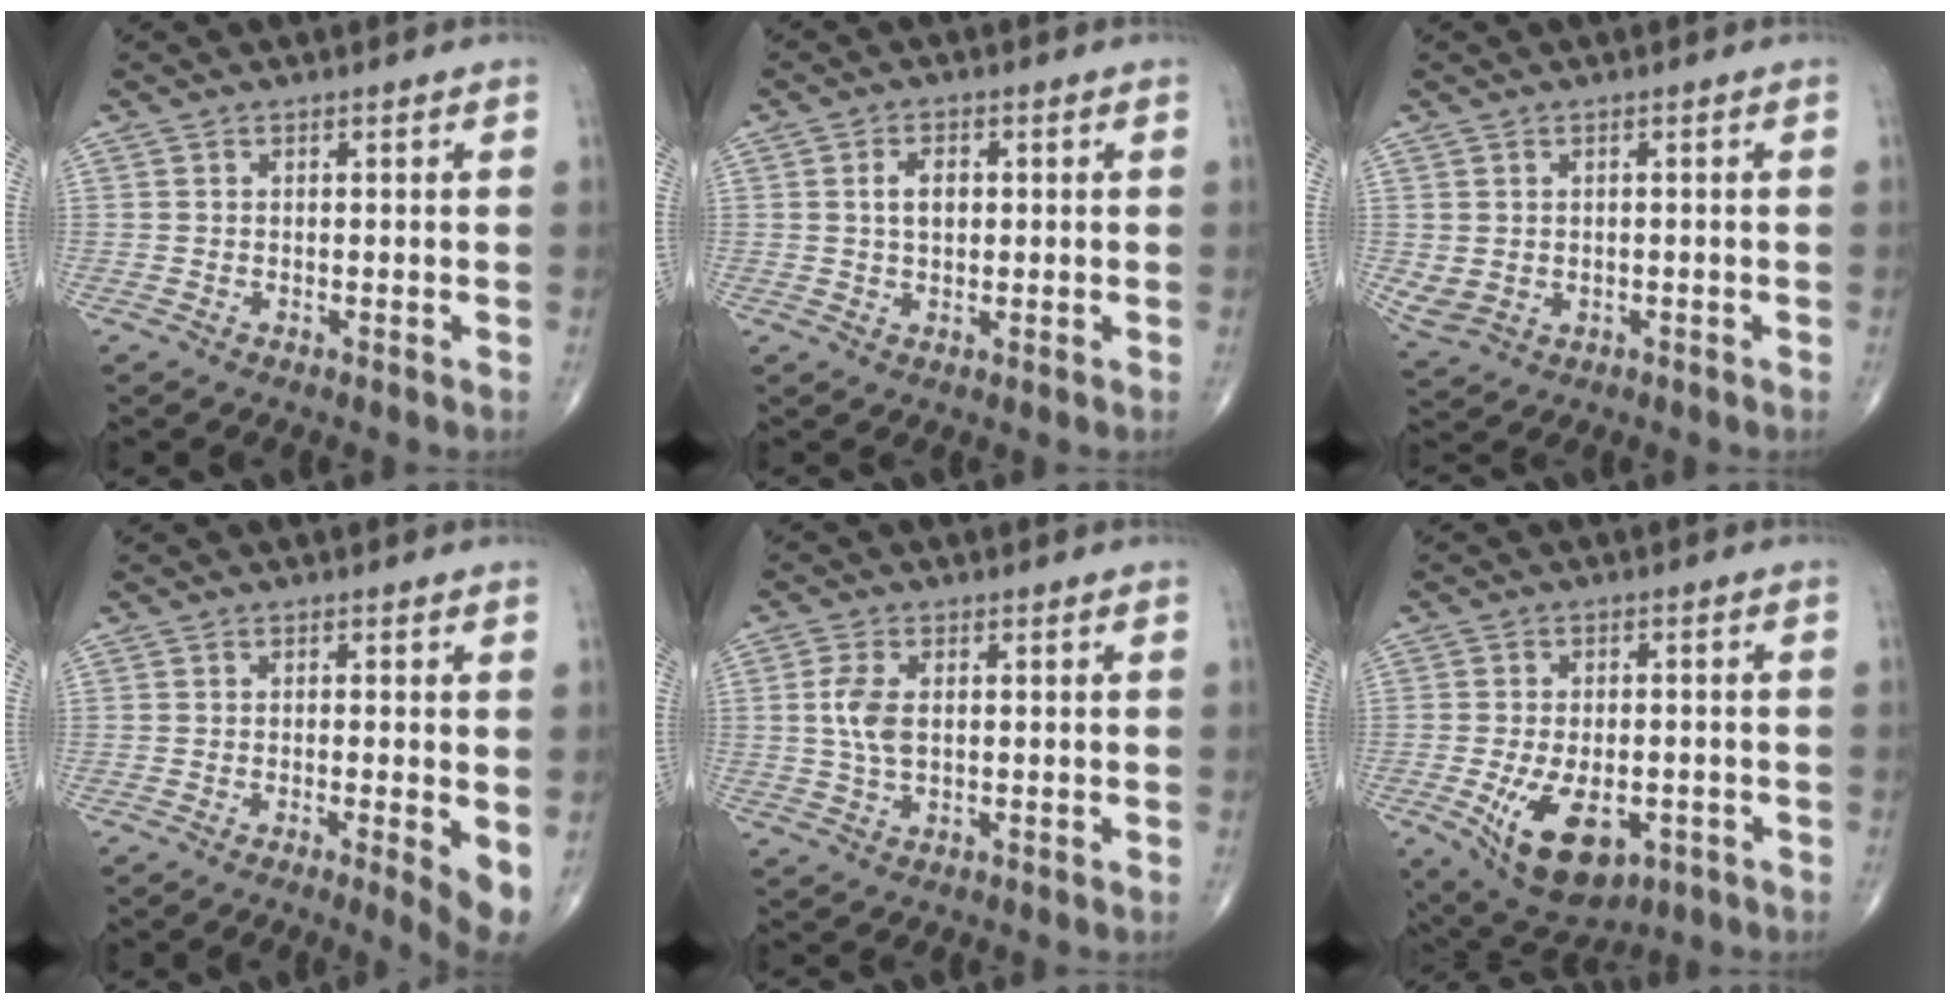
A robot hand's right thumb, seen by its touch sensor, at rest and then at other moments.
{"total": 3.9, "force": [0.6, 2.4, 3.0], "torque": [-0.047, 0.002, 0.010]}
{"total": 3.9, "force": [-0.4, 3.2, 2.2], "torque": [-0.044, -0.001, 0.008]}
{"total": 4.9, "force": [-0.8, 0.7, 4.8], "torque": [-0.073, -0.015, -0.018]}
{"total": 5.2, "force": [0.6, 2.8, 4.4], "torque": [-0.097, 0.002, 0.010]}
{"total": 12.9, "force": [-4.5, 7.2, 9.7], "torque": [-0.149, 0.003, -0.054]}